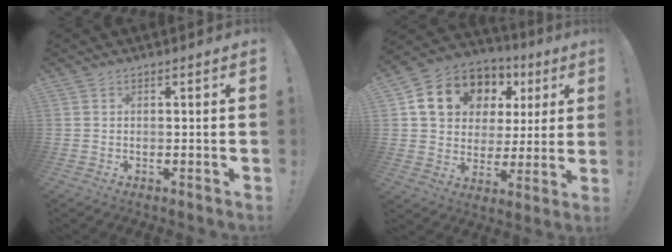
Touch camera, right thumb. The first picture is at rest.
{"total": 15.5, "force": [7.4, 11.8, 6.9], "torque": [-0.111, -0.033, 0.153]}